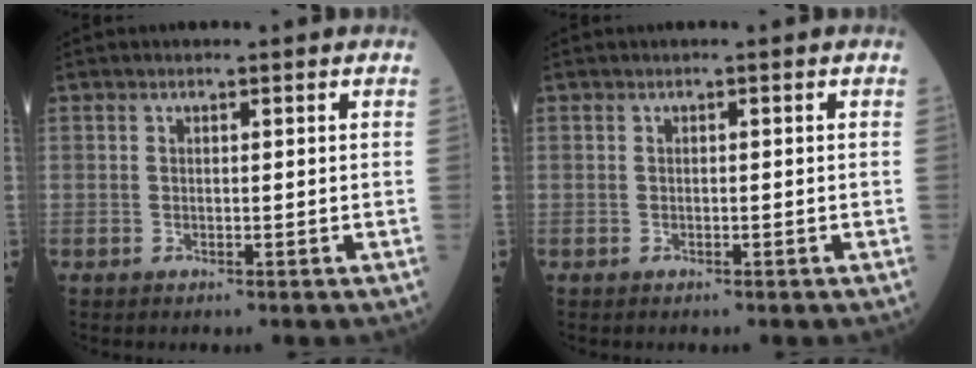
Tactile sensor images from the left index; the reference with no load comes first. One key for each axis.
{"total": 0.0}